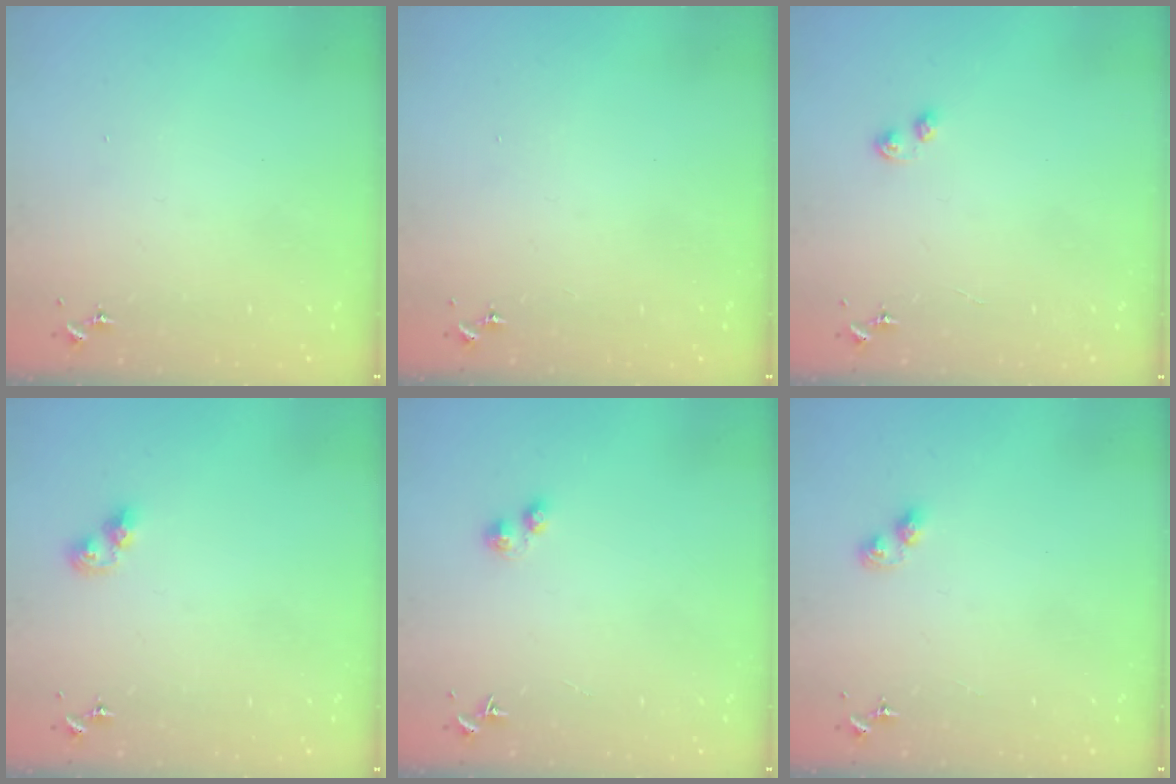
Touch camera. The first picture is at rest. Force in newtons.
{"total": 0.0}
{"total": 3.4, "press": 3.3, "slide": 0.5}
{"total": 6.0, "press": 6.0, "slide": 0.4}
{"total": 2.4, "press": 2.4, "slide": 0.4}
{"total": 2.6, "press": 2.6, "slide": 0.4}